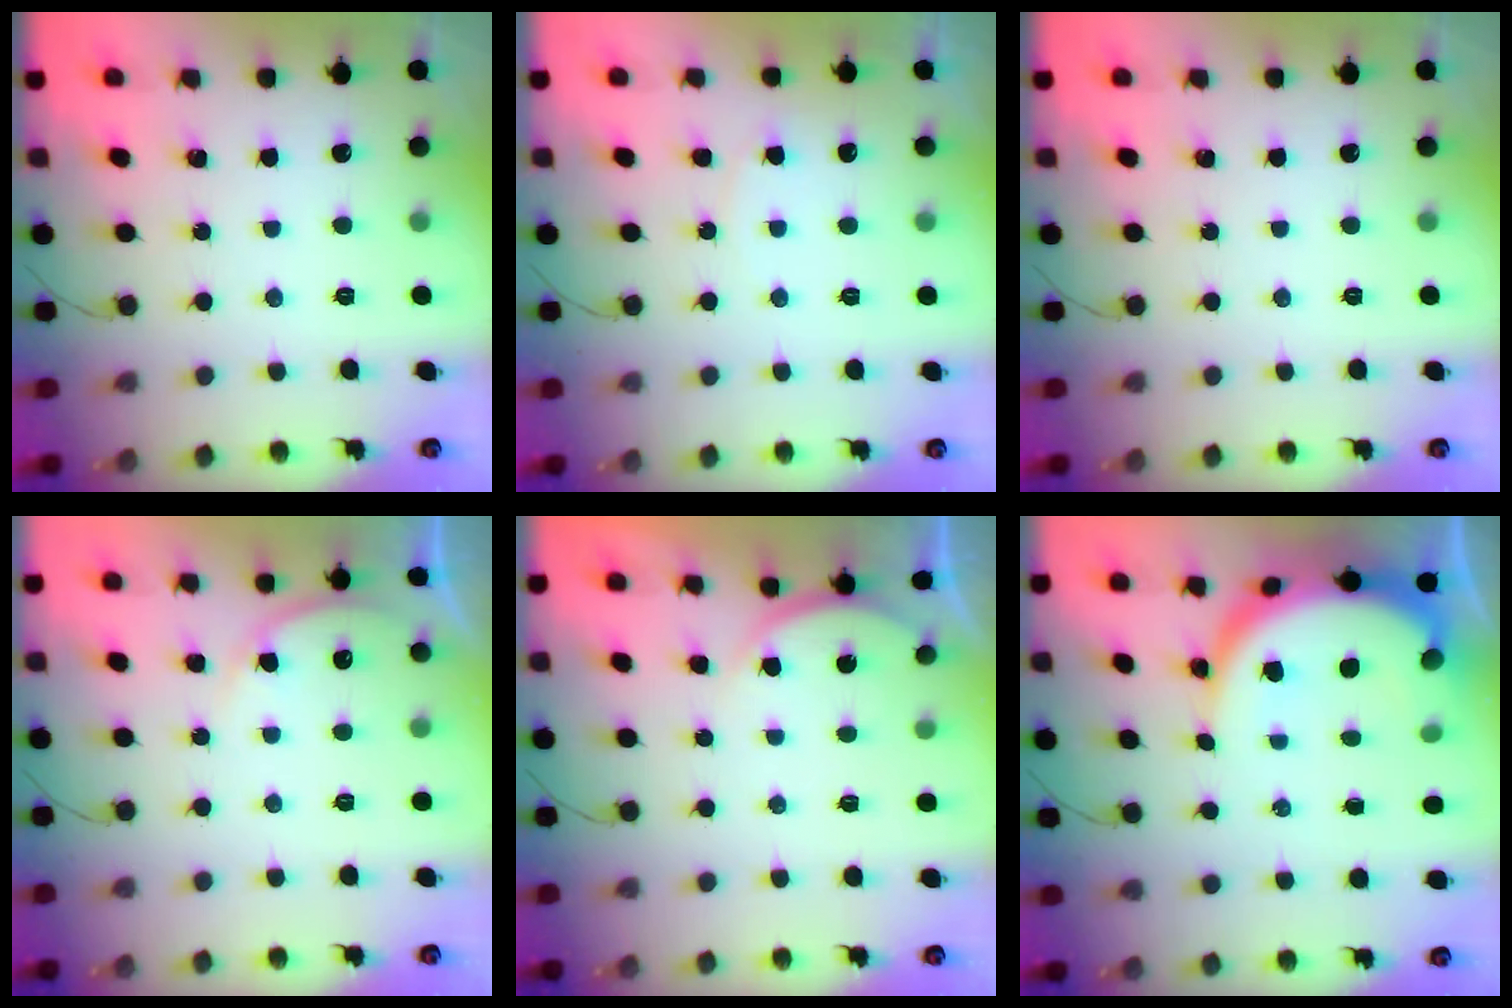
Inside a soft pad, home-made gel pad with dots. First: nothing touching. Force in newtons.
{"total": 4.3, "press": 4.3, "slide": 0.5}
{"total": 0.0}
{"total": 4.2, "press": 4.1, "slide": 0.5}
{"total": 4.1, "press": 4.1, "slide": 0.5}
{"total": 10.8, "press": 10.8, "slide": 0.7}